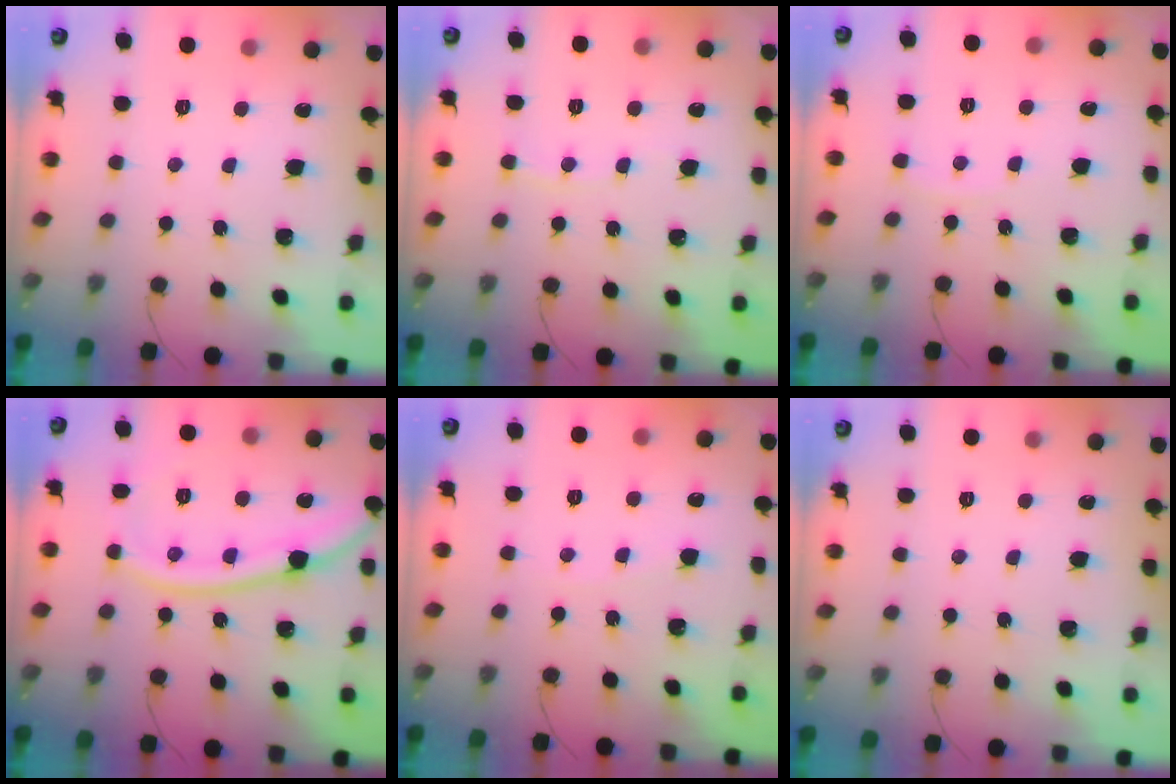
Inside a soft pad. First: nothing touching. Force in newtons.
{"total": 3.0, "press": 3.0, "slide": 0.3}
{"total": 3.6, "press": 3.6, "slide": 0.4}
{"total": 15.2, "press": 15.1, "slide": 1.4}
{"total": 2.3, "press": 2.3, "slide": 0.3}
{"total": 0.0}